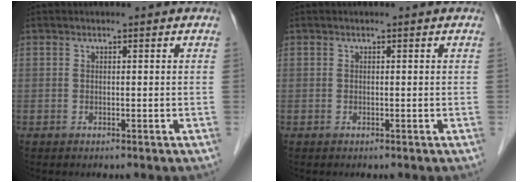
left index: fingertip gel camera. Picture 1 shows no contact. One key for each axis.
{"total": 0.0}